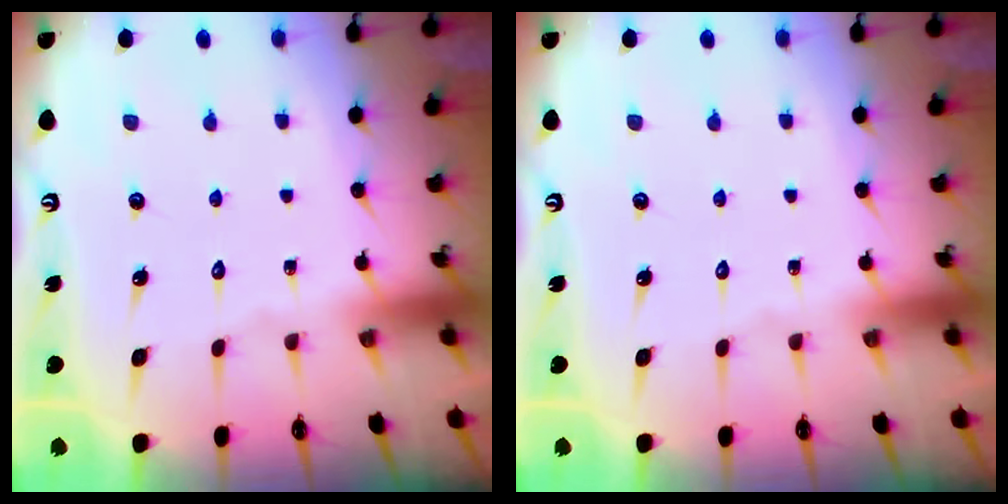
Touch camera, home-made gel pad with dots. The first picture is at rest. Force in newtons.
{"total": 0.0}